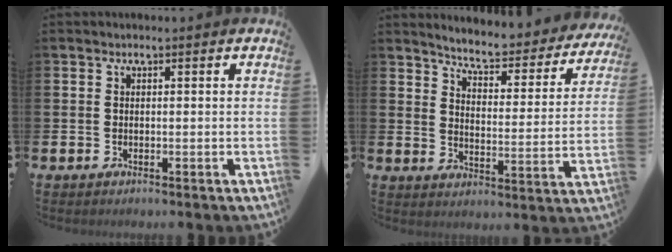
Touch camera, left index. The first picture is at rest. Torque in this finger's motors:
{"motor_torque": [1.00, -0.95, 0.52, 0.14]}